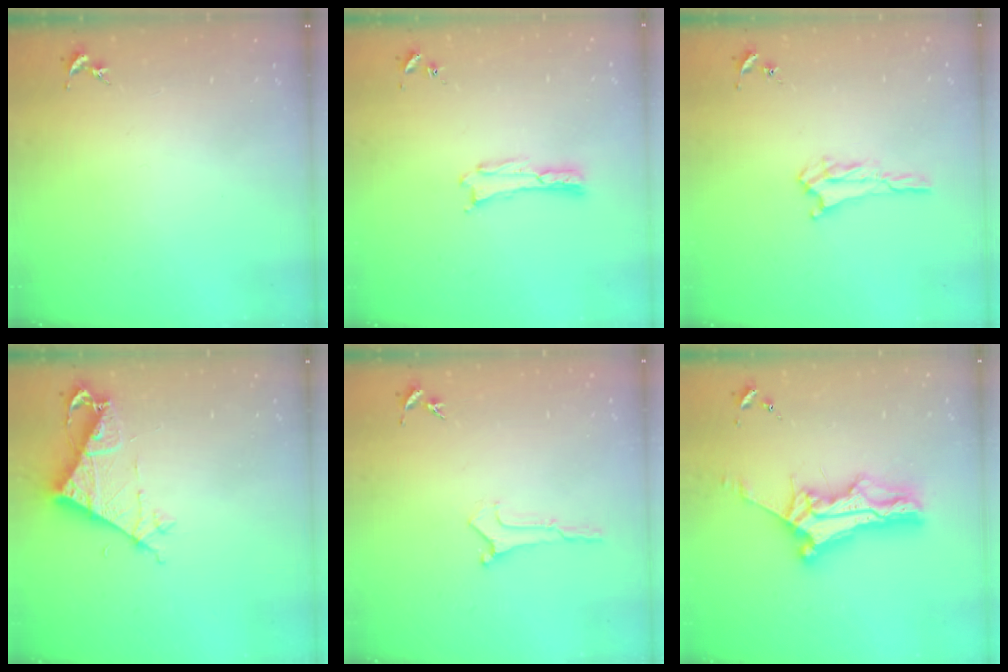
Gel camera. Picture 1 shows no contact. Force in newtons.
{"total": 0.0}
{"total": 1.7, "press": 1.7, "slide": 0.2}
{"total": 6.9, "press": 6.9, "slide": 0.5}
{"total": 0.0}
{"total": 10.8, "press": 10.7, "slide": 0.8}